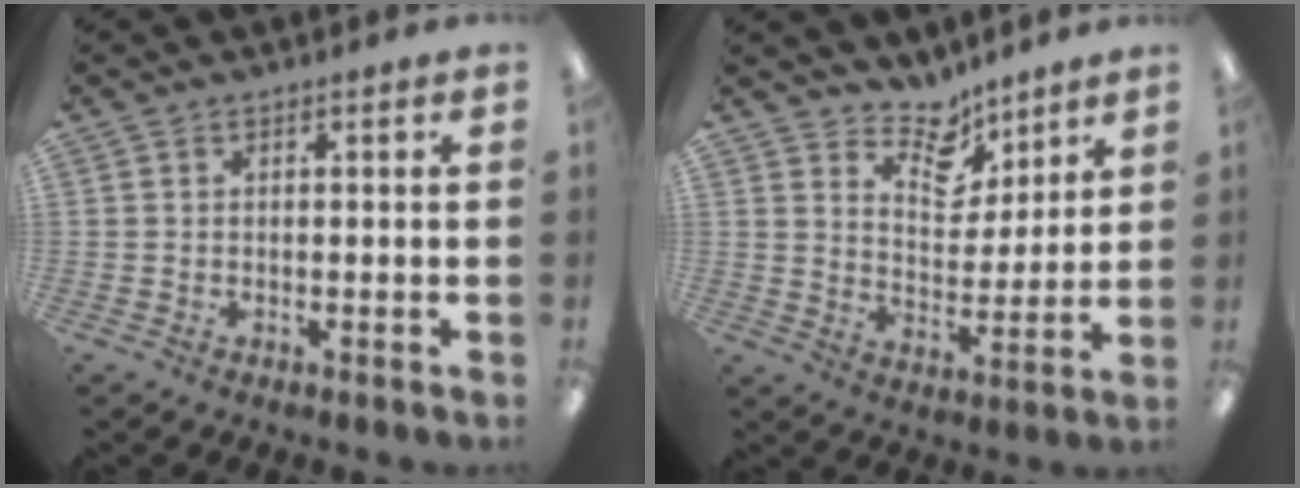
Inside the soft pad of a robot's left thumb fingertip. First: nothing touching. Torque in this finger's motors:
{"motor_torque": [0.02, -0.02, -0.06, -0.42, 0.00]}